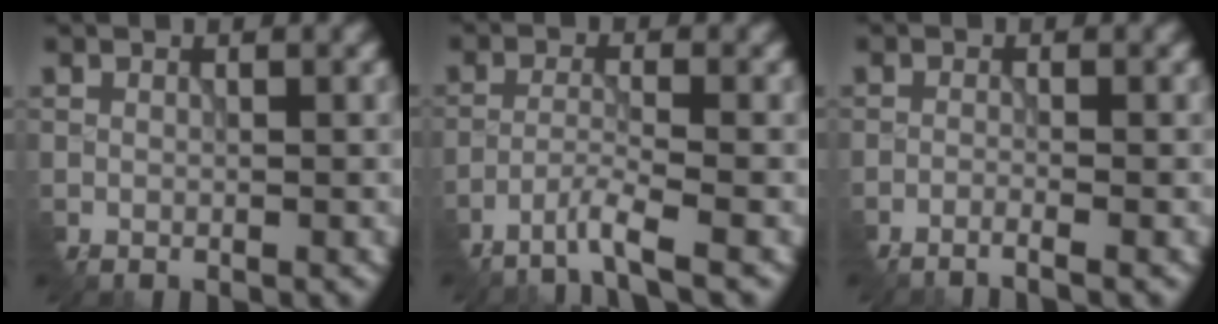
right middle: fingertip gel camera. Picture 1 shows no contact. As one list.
[{"total": 3.4, "force": [-2.8, -0.1, 2.0], "torque": [-0.043, 0.001, -0.061]}, {"total": 2.0, "force": [-1.6, 0.2, 1.2], "torque": [-0.022, -0.002, -0.035]}]